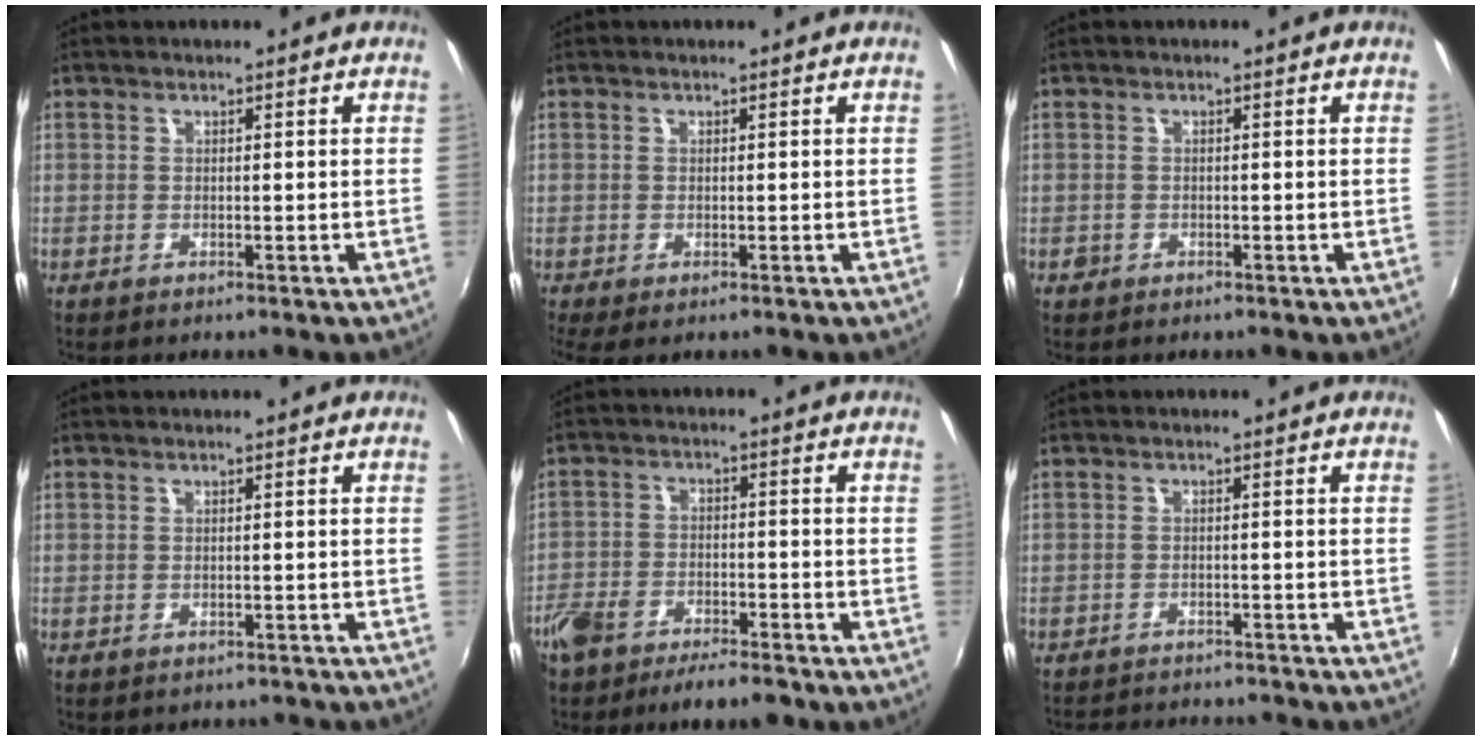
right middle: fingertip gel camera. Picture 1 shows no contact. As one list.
[{"total": 1.4, "force": [-0.4, 0.3, 1.3], "torque": [-0.025, -0.005, -0.005]}, {"total": 1.3, "force": [-0.7, 1.0, 0.3], "torque": [-0.008, -0.002, -0.011]}, {"total": 2.8, "force": [-2.5, 1.3, 0.7], "torque": [-0.011, -0.008, -0.028]}, {"total": 10.1, "force": [-7.8, 4.2, 4.9], "torque": [-0.119, -0.008, -0.135]}, {"total": 10.0, "force": [-9.1, 2.4, 3.2], "torque": [-0.077, -0.009, -0.129]}]